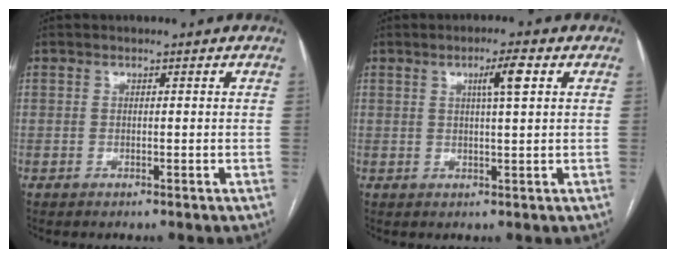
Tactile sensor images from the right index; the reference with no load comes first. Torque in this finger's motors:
{"motor_torque": [0.26, 0.11, 0.09, 0.08]}